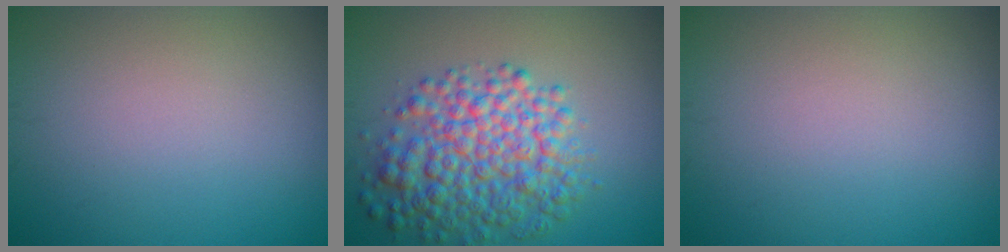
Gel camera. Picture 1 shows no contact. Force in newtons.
{"total": 7.0, "press": 7.0, "slide": 0.1}
{"total": 0.0}